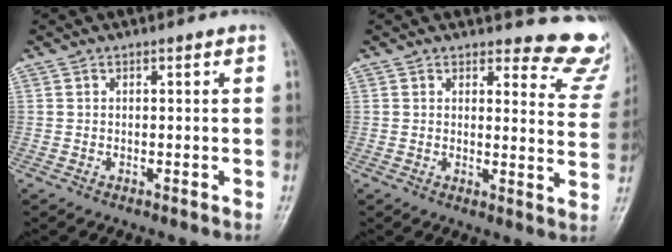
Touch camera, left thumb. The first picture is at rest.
{"total": 10.5, "force": [10.0, 2.9, 0.9], "torque": [0.036, -0.103, 0.079]}